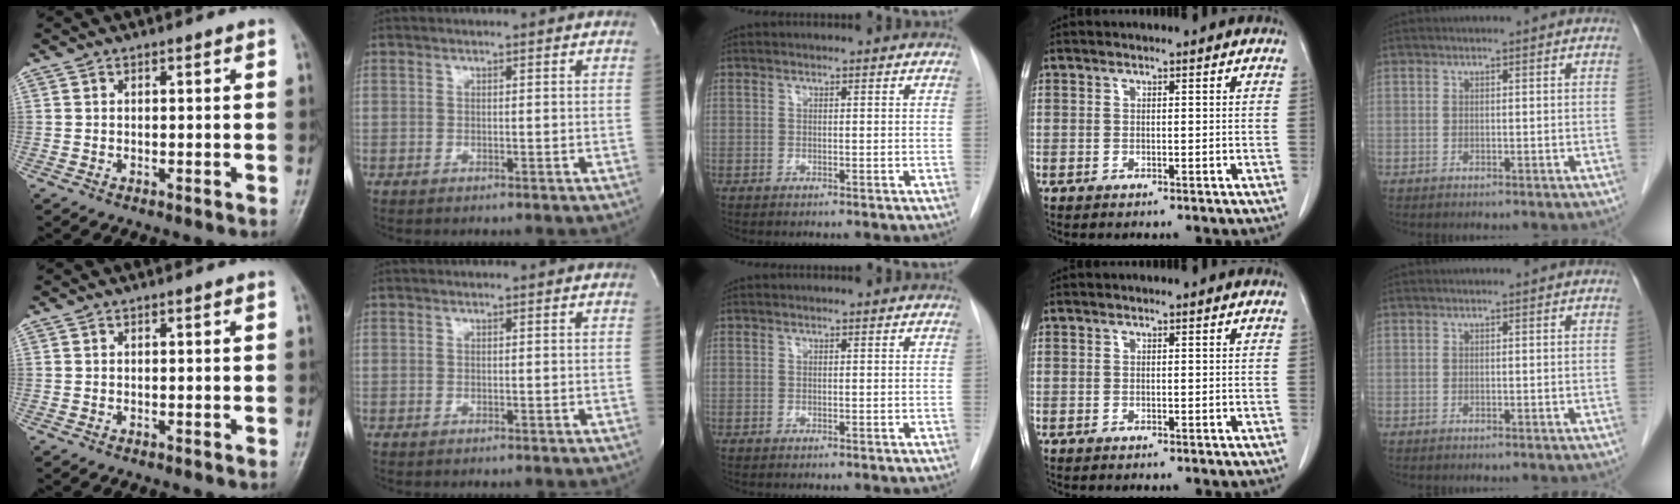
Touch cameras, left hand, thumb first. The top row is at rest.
{}